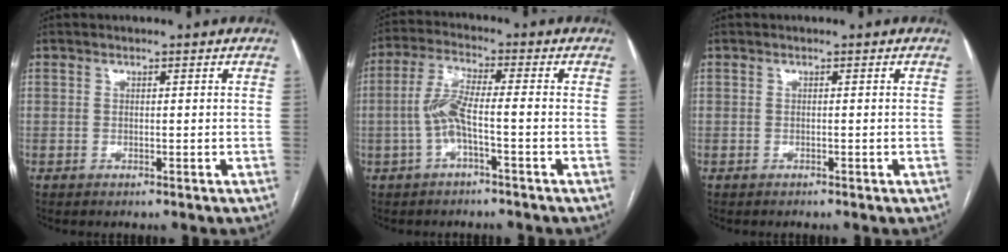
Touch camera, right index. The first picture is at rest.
{"total": 6.2, "force": [-1.5, 0.9, 6.0], "torque": [-0.130, 0.015, -0.032]}
{"total": 0.0}